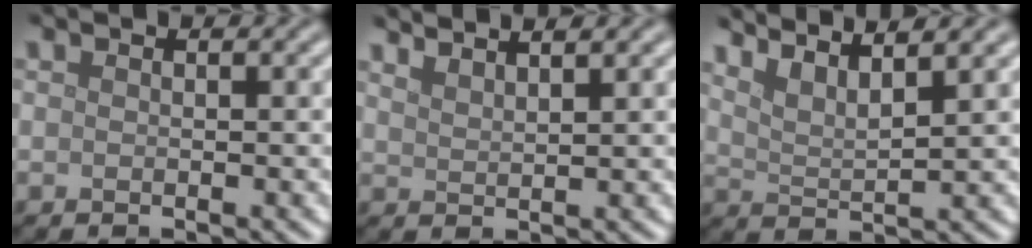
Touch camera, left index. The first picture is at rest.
{"total": 3.6, "force": [3.1, 0.9, 1.6], "torque": [0.000, 0.016, 0.024]}
{"total": 4.9, "force": [4.0, 1.0, 2.6], "torque": [-0.040, 0.014, 0.051]}